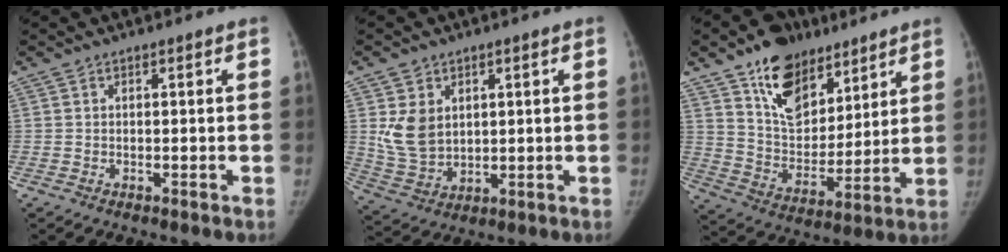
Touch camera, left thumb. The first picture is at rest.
{"total": 8.3, "force": [2.4, 6.1, 5.1], "torque": [-0.076, -0.018, 0.065]}
{"total": 17.1, "force": [11.0, 10.1, 8.2], "torque": [-0.084, -0.056, 0.196]}